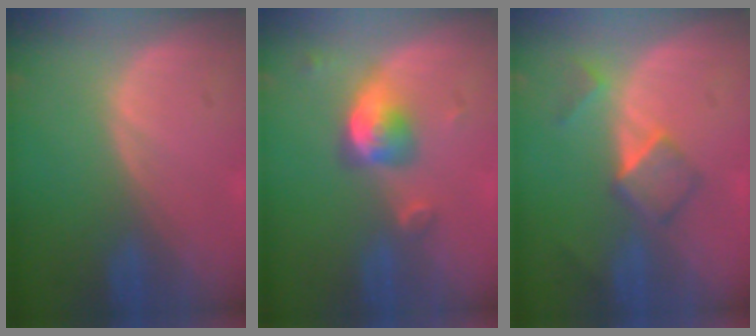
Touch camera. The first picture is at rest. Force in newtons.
{"total": 5.0, "press": 4.7, "slide": 1.6}
{"total": 5.3, "press": 4.7, "slide": 2.5}